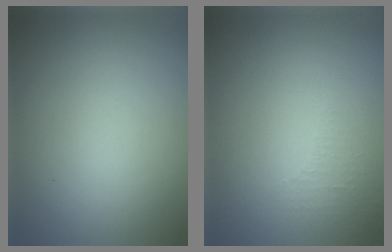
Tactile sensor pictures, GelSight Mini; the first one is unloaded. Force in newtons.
{"total": 0.8, "press": 0.4, "slide": 0.7}